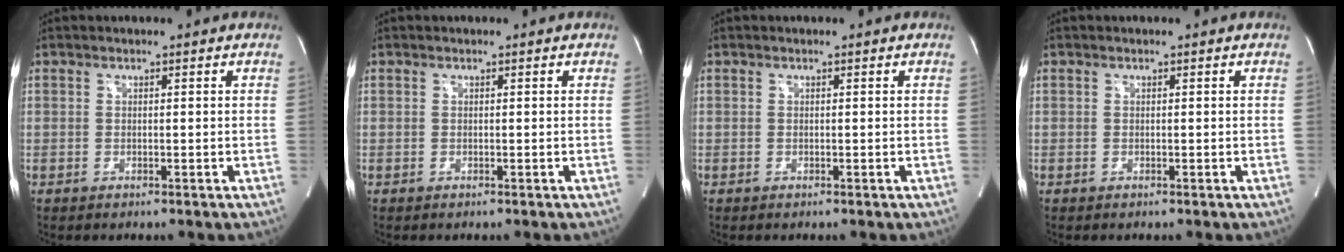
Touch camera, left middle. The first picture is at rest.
{"total": 0.0}
{"total": 0.0}
{"total": 0.0}